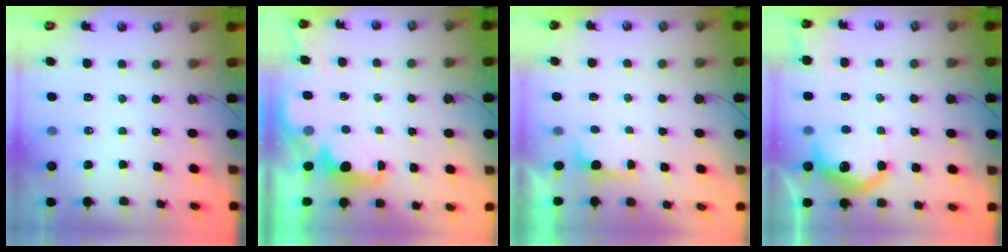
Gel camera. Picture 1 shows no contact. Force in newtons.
{"total": 2.1, "press": 1.9, "slide": 0.8}
{"total": 2.2, "press": 2.0, "slide": 0.9}
{"total": 13.4, "press": 13.4, "slide": 1.0}